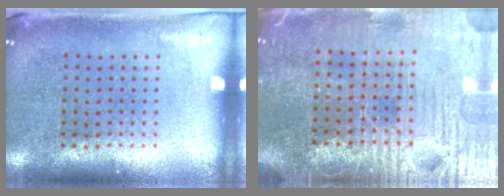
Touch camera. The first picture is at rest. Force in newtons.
{"total": 4.0, "press": 3.8, "slide": 1.2}